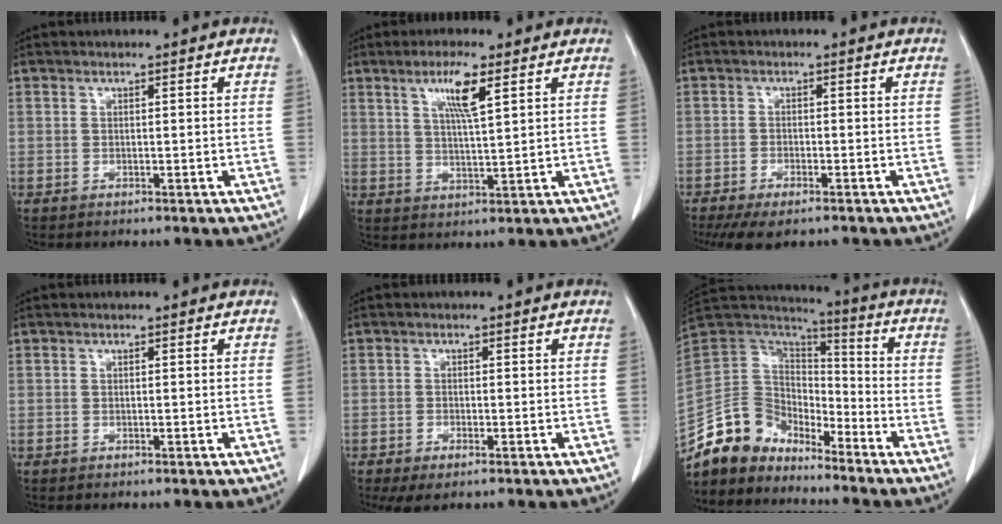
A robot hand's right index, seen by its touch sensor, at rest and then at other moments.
{"total": 6.3, "force": [3.1, 0.3, 5.5], "torque": [-0.102, -0.001, 0.056]}
{"total": 6.4, "force": [-4.8, 2.1, 3.7], "torque": [-0.056, -0.011, -0.077]}
{"total": 0.0}
{"total": 2.9, "force": [-1.6, 1.0, 2.3], "torque": [-0.041, -0.004, -0.022]}
{"total": 11.7, "force": [-9.9, 6.1, 1.6], "torque": [-0.032, 0.061, -0.193]}